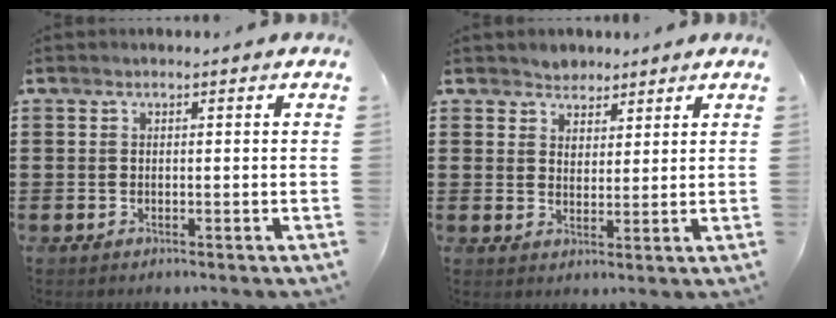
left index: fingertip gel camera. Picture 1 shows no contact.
{"total": 3.1, "force": [2.3, 2.0, -0.3], "torque": [-0.008, 0.007, 0.044]}